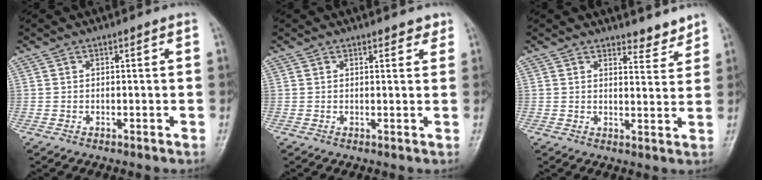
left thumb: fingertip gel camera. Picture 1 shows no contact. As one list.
[{"total": 2.1, "force": [1.6, 1.0, 0.9], "torque": [0.004, -0.008, 0.016]}, {"total": 4.0, "force": [3.5, 1.5, 1.1], "torque": [0.006, -0.030, 0.048]}]